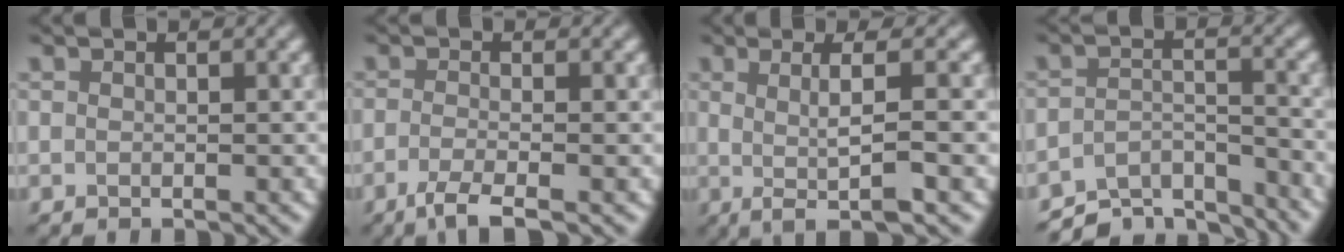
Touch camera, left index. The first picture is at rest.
{"total": 2.9, "force": [-1.9, 0.4, 2.1], "torque": [-0.039, -0.004, -0.046]}
{"total": 4.8, "force": [-0.3, 0.7, 4.7], "torque": [-0.079, 0.002, -0.007]}
{"total": 6.1, "force": [-5.8, 1.3, 1.3], "torque": [-0.018, -0.010, -0.097]}